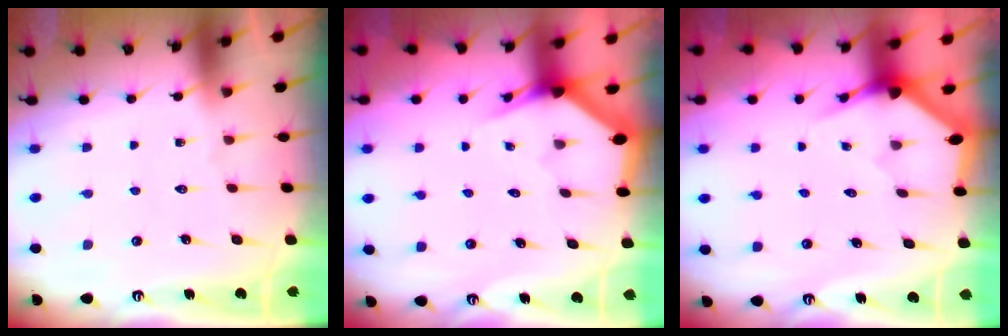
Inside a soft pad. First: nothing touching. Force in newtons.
{"total": 2.9, "press": 2.9, "slide": 0.0}
{"total": 3.5, "press": 3.5, "slide": 0.1}